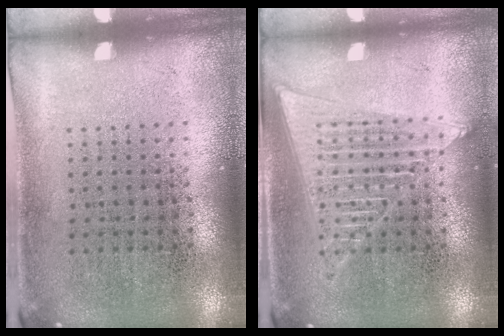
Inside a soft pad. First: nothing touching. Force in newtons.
{"total": 1.6, "press": 1.6, "slide": 0.2}